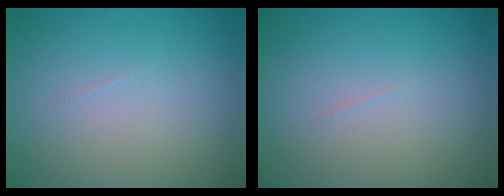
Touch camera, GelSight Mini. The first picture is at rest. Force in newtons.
{"total": 0.0}